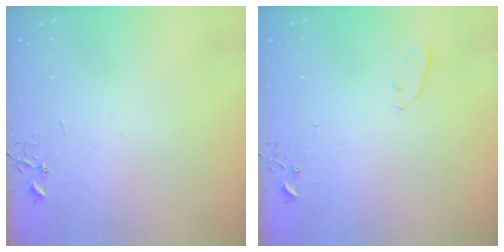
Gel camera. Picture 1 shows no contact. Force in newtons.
{"total": 3.0, "press": 3.0, "slide": 0.3}